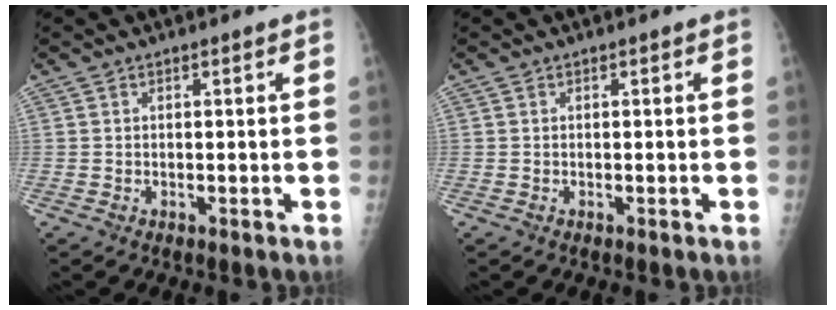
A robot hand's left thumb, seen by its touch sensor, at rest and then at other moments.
{"total": 0.0}